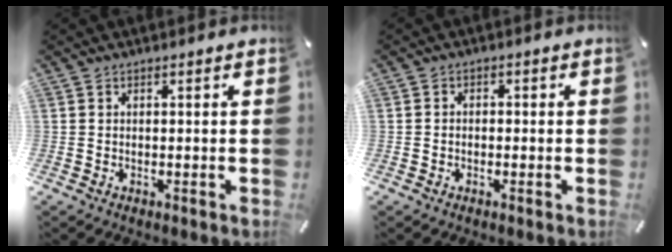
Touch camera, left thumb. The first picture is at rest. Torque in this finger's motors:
{"motor_torque": [-0.14, -0.65, -0.06, 0.14, -0.12]}